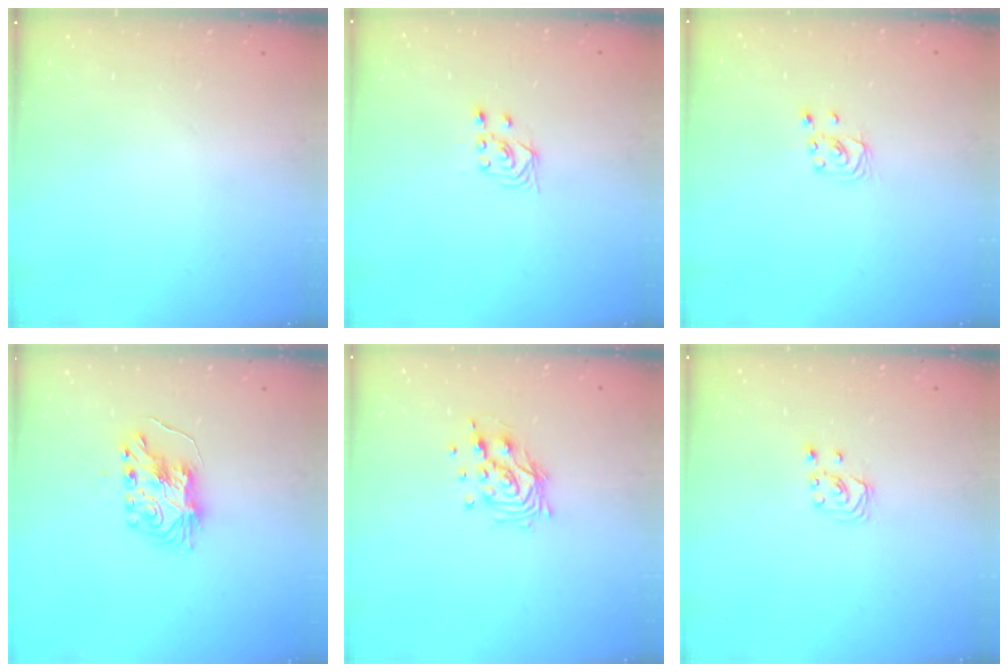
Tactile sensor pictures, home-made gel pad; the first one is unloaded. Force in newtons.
{"total": 2.8, "press": 2.4, "slide": 1.4}
{"total": 3.0, "press": 3.0, "slide": 0.2}
{"total": 8.4, "press": 8.4, "slide": 0.6}
{"total": 10.6, "press": 10.5, "slide": 1.0}
{"total": 2.7, "press": 2.7, "slide": 0.3}